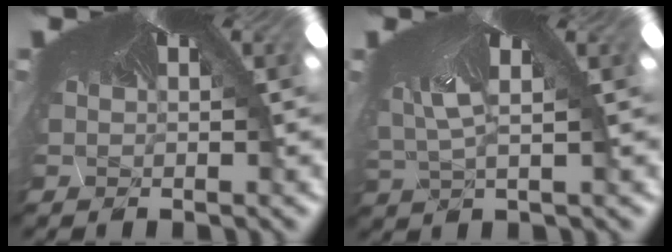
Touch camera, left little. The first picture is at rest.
{"total": 2.3, "force": [-2.1, -0.7, -0.4], "torque": [-0.016, -0.031, -0.009]}